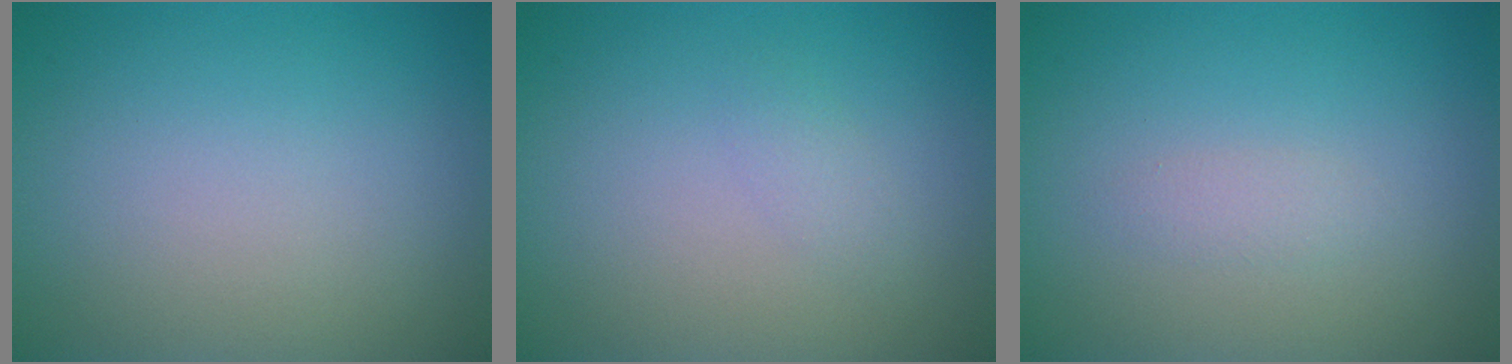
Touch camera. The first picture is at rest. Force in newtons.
{"total": 0.9, "press": 0.9, "slide": 0.1}
{"total": 0.9, "press": 0.9, "slide": 0.0}